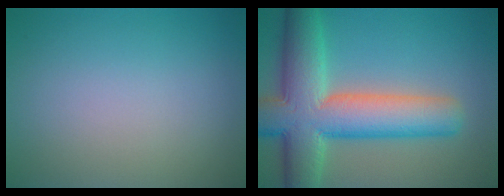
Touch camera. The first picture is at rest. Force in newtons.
{"total": 11.4, "press": 11.4, "slide": 0.4}